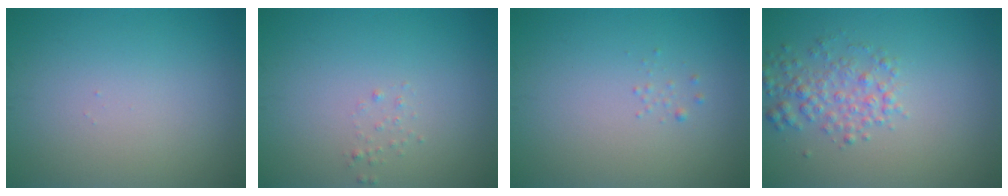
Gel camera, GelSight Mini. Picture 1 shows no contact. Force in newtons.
{"total": 0.6, "press": 0.6, "slide": 0.1}
{"total": 0.7, "press": 0.7, "slide": 0.1}
{"total": 2.7, "press": 2.7, "slide": 0.1}